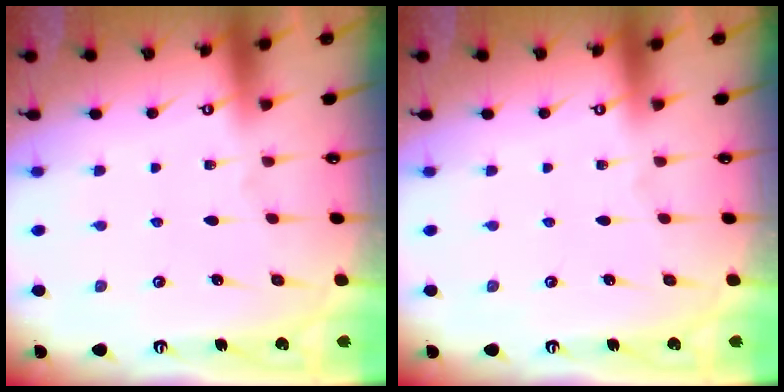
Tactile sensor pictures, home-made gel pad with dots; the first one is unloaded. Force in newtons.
{"total": 0.0}